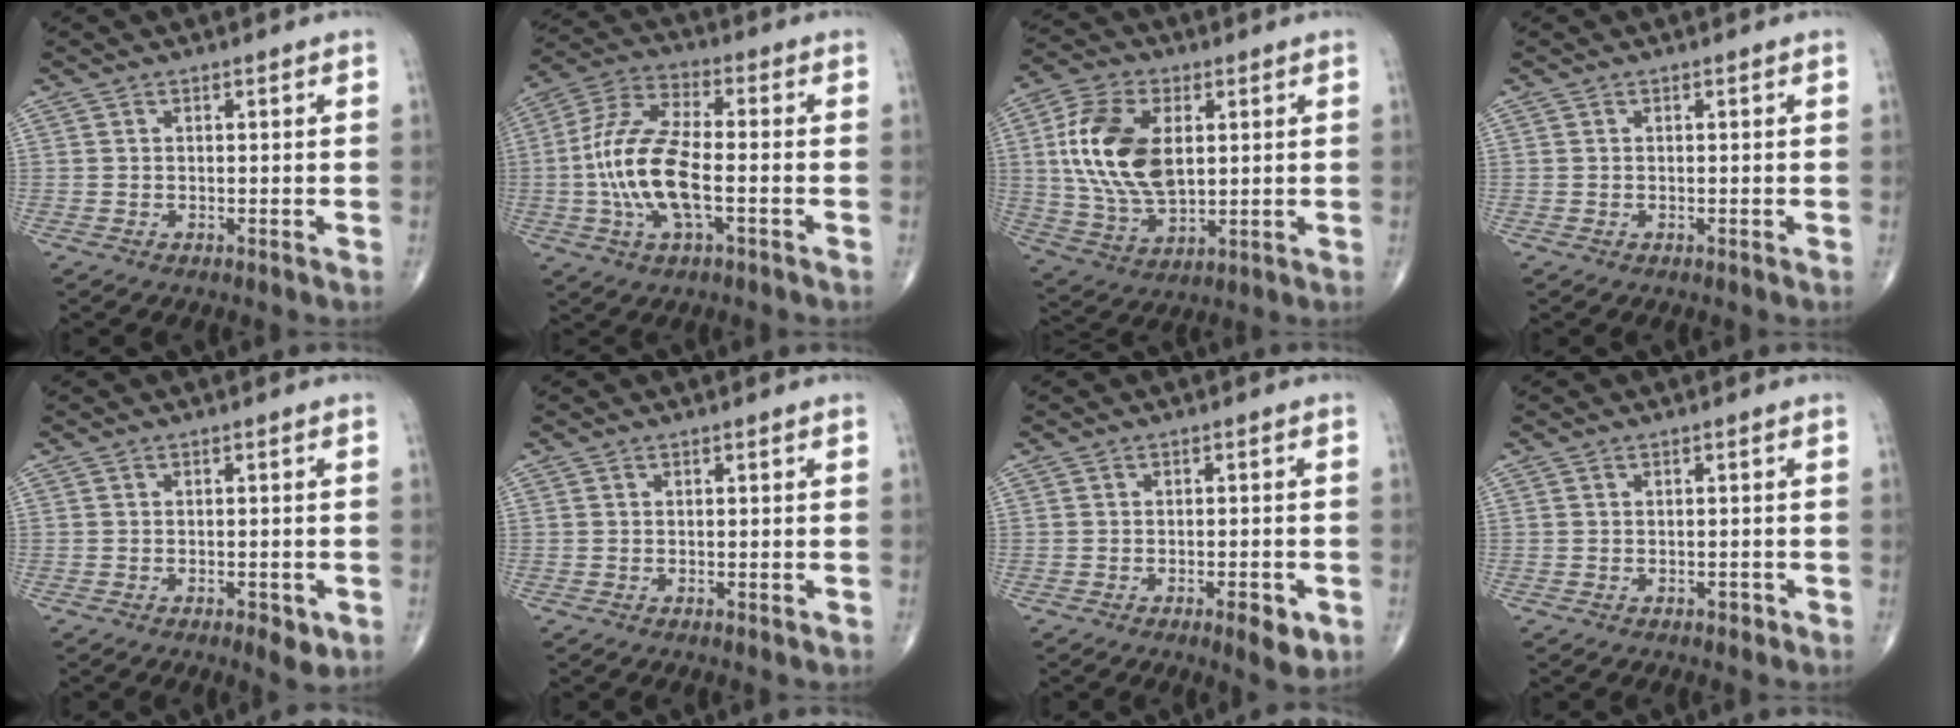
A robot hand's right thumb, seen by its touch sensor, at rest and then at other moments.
{"total": 14.8, "force": [-2.6, 5.8, 13.4], "torque": [-0.284, 0.026, -0.053]}
{"total": 16.6, "force": [2.9, 9.7, 13.2], "torque": [-0.248, -0.005, 0.057]}
{"total": 0.0}
{"total": 3.3, "force": [-1.4, 1.3, 2.7], "torque": [-0.036, -0.002, -0.015]}
{"total": 0.6, "force": [-0.1, 0.2, 0.5], "torque": [-0.006, -0.003, -0.001]}
{"total": 4.7, "force": [-2.0, 1.6, 4.0], "torque": [-0.050, -0.001, -0.024]}
{"total": 0.9, "force": [-0.5, 0.6, 0.5], "torque": [-0.002, 0.001, -0.008]}